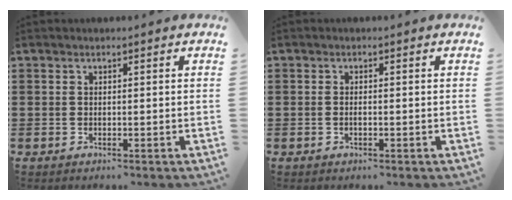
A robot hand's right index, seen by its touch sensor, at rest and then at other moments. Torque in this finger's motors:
{"motor_torque": [-1.23, 0.92, -0.02, -0.01]}